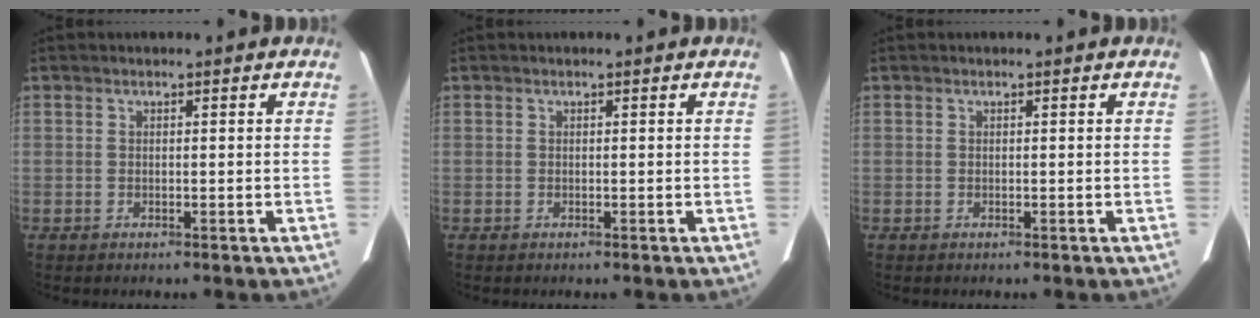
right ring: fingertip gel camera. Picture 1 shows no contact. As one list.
[{"total": 0.0}, {"total": 0.0}]